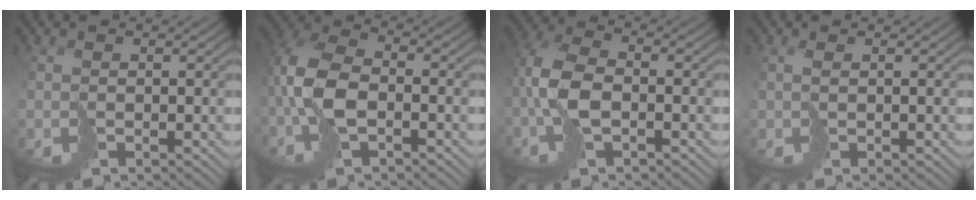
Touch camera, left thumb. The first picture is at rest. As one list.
[{"total": 9.2, "force": [-2.4, 4.9, 7.4], "torque": [-0.181, 0.004, -0.062]}, {"total": 8.1, "force": [-2.0, 4.2, 6.6], "torque": [-0.165, 0.006, -0.052]}, {"total": 1.3, "force": [0.4, 0.6, 1.1], "torque": [-0.031, 0.003, 0.007]}]